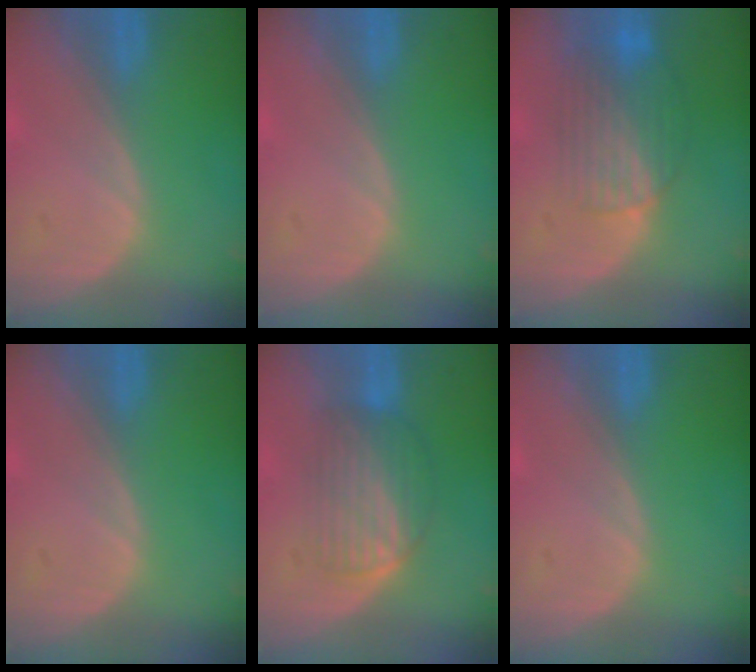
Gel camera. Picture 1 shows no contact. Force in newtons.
{"total": 0.0}
{"total": 8.3, "press": 7.2, "slide": 4.1}
{"total": 0.0}
{"total": 6.3, "press": 6.2, "slide": 1.5}
{"total": 0.0}